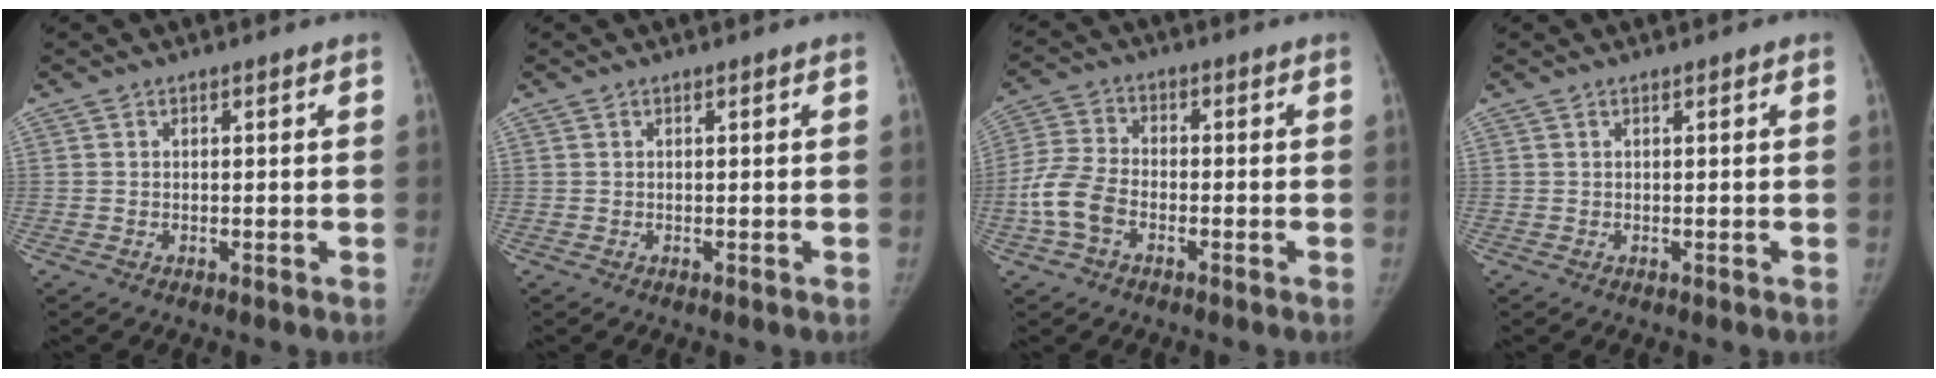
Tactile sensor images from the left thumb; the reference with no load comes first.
{"total": 0.0}
{"total": 8.3, "force": [-3.1, 5.4, 5.5], "torque": [-0.117, 0.021, -0.068]}
{"total": 0.0}